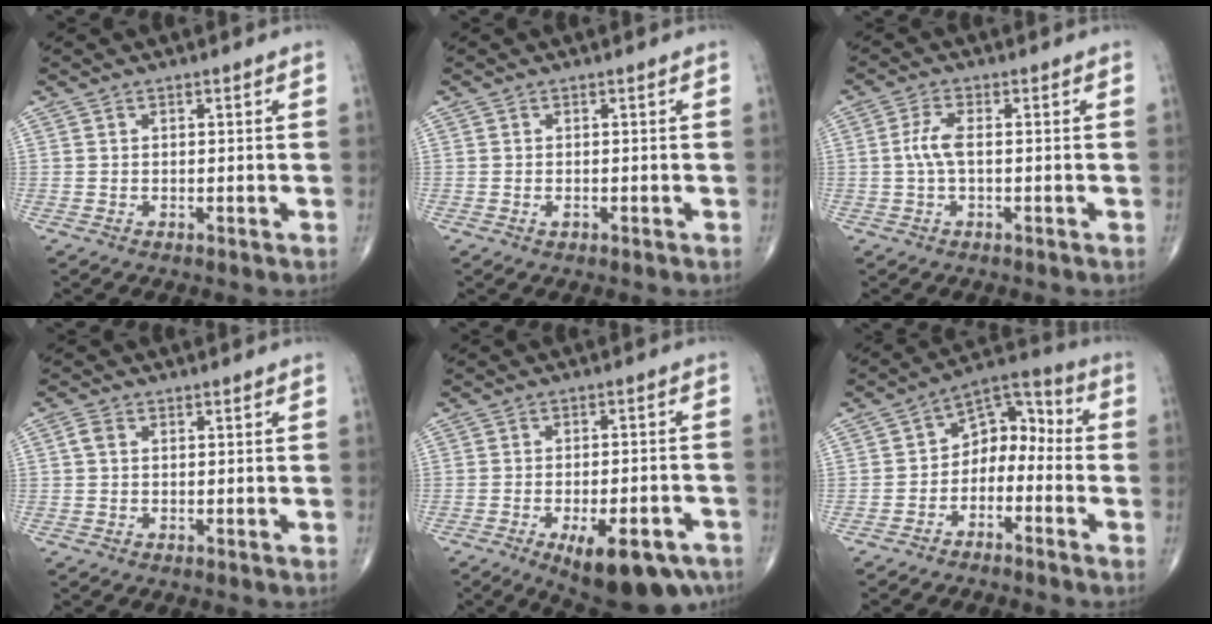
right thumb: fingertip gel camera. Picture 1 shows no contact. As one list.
[{"total": 0.7, "force": [-0.4, 0.4, 0.5], "torque": [-0.009, 0.002, -0.005]}, {"total": 3.8, "force": [-0.2, 1.3, 3.5], "torque": [-0.088, 0.005, -0.007]}, {"total": 1.6, "force": [0.3, 1.1, 1.1], "torque": [-0.024, 0.007, 0.004]}, {"total": 14.1, "force": [-7.7, 5.6, 10.3], "torque": [-0.106, 0.026, -0.097]}, {"total": 9.0, "force": [-3.0, 6.3, 5.7], "torque": [-0.058, 0.066, -0.067]}]